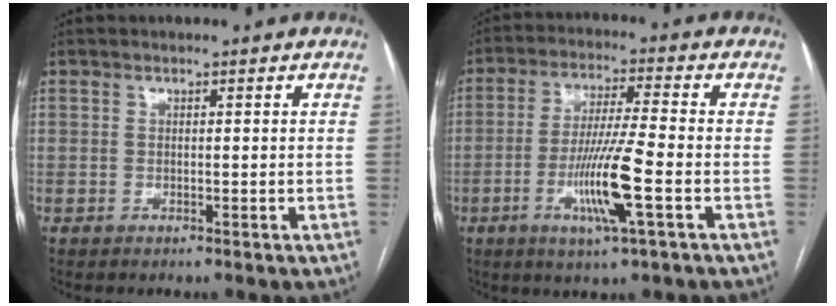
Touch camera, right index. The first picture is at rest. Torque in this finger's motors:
{"motor_torque": [2.06, -0.08, 1.05, 0.21]}